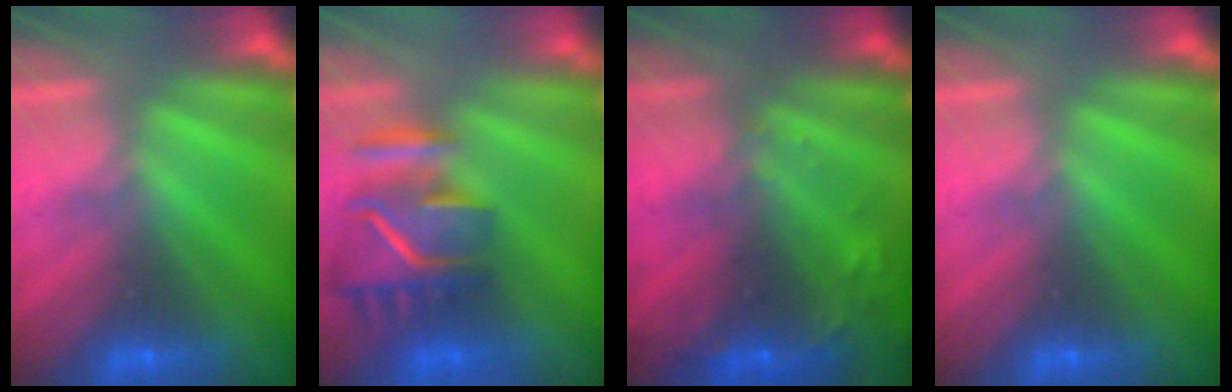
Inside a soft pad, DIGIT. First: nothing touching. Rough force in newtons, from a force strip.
{"total": 9.5}
{"total": 7.6}
{"total": 0.0}